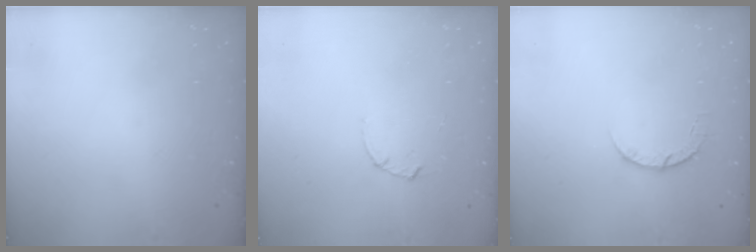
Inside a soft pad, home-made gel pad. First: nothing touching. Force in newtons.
{"total": 1.7, "press": 1.6, "slide": 0.3}
{"total": 4.8, "press": 4.8, "slide": 0.6}